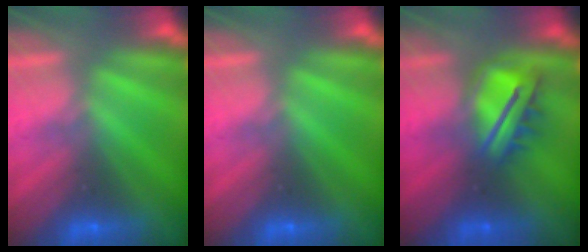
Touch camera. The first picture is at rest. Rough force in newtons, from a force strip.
{"total": 0.0}
{"total": 4.9}